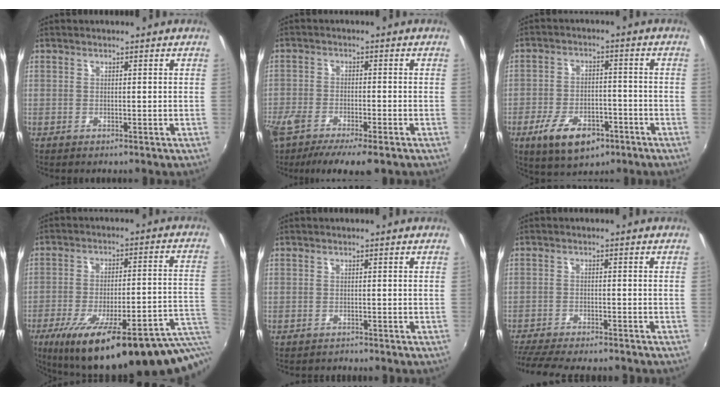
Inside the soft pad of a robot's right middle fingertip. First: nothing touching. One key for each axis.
{"total": 11.2, "fx": -8.4, "fy": 3.4, "fz": 6.6, "tx": -0.156, "ty": -0.046, "tz": -0.151}
{"total": 10.4, "fx": -5.8, "fy": 5.4, "fz": 6.6, "tx": -0.147, "ty": -0.006, "tz": -0.091}
{"total": 27.3, "fx": -15.6, "fy": 5.3, "fz": 21.8, "tx": -0.315, "ty": -0.044, "tz": -0.210}
{"total": 0.9, "fx": -0.8, "fy": 0.3, "fz": -0.2, "tx": 0.001, "ty": 0.003, "tz": -0.013}
{"total": 11.8, "fx": -10.4, "fy": 1.9, "fz": 5.2, "tx": -0.124, "ty": -0.027, "tz": -0.169}